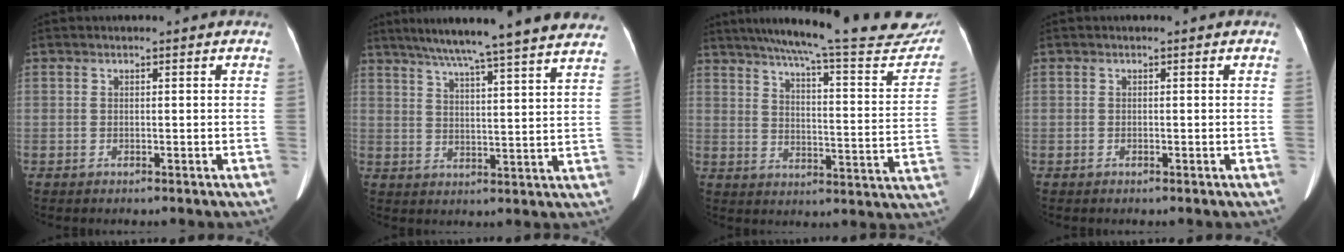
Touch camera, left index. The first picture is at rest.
{"total": 24.4, "force": [21.5, 0.0, 11.7], "torque": [-0.186, -0.007, 0.276]}
{"total": 27.1, "force": [24.1, 3.2, 12.1], "torque": [-0.175, -0.063, 0.294]}
{"total": 0.0}